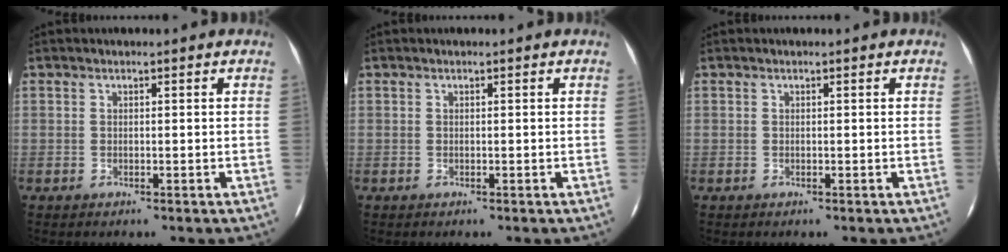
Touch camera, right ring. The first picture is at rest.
{"total": 0.0}
{"total": 0.0}